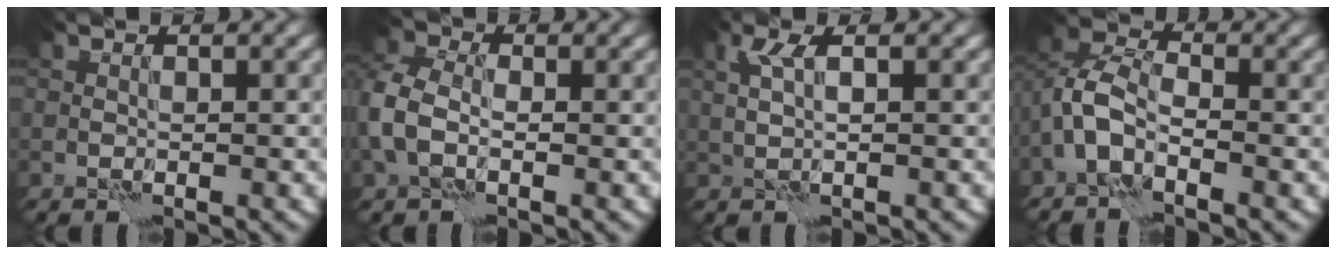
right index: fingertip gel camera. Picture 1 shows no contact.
{"total": 4.4, "force": [-0.6, 3.3, 2.9], "torque": [-0.078, 0.007, -0.026]}
{"total": 1.8, "force": [0.8, 0.2, 1.6], "torque": [-0.038, 0.007, 0.017]}
{"total": 3.4, "force": [-1.8, 1.7, 2.3], "torque": [-0.049, 0.013, -0.044]}